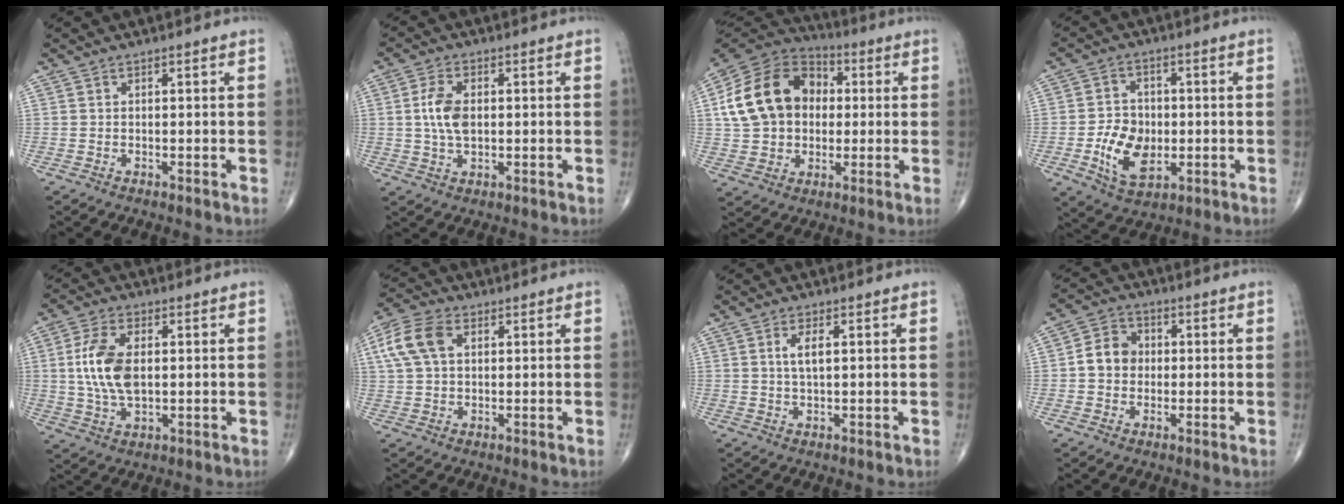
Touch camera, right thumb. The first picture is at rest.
{"total": 6.3, "force": [0.5, 3.6, 5.2], "torque": [-0.101, 0.001, 0.008]}
{"total": 18.7, "force": [2.3, 14.5, 11.6], "torque": [-0.191, 0.027, 0.036]}
{"total": 10.0, "force": [-1.9, 6.9, 6.9], "torque": [-0.096, 0.002, -0.030]}
{"total": 10.3, "force": [1.0, 5.5, 8.7], "torque": [-0.177, -0.001, 0.023]}
{"total": 8.8, "force": [2.5, 5.6, 6.3], "torque": [-0.137, 0.016, 0.045]}
{"total": 3.3, "force": [0.8, 1.1, 3.0], "torque": [-0.057, -0.001, 0.016]}
{"total": 6.5, "force": [-0.1, 5.6, 3.3], "torque": [-0.042, 0.018, -0.012]}